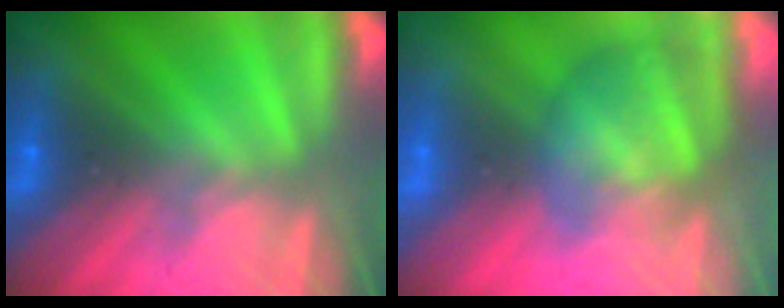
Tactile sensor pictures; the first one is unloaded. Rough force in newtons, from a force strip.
{"total": 2.9}